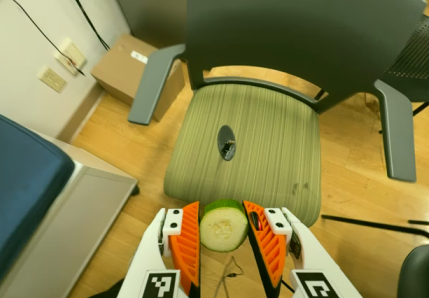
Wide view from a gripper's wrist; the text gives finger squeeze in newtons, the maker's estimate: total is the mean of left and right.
{"total": 10.6, "left": 11.5, "right": 9.6}